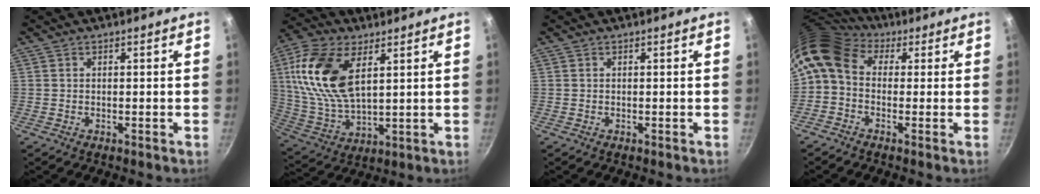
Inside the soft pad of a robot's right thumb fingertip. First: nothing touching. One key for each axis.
{"total": 17.6, "fx": 5.8, "fy": 9.5, "fz": 13.6, "tx": -0.261, "ty": -0.013, "tz": 0.120}
{"total": 0.0}
{"total": 9.8, "fx": 2.2, "fy": 7.3, "fz": 6.2, "tx": -0.113, "ty": 0.026, "tz": 0.018}